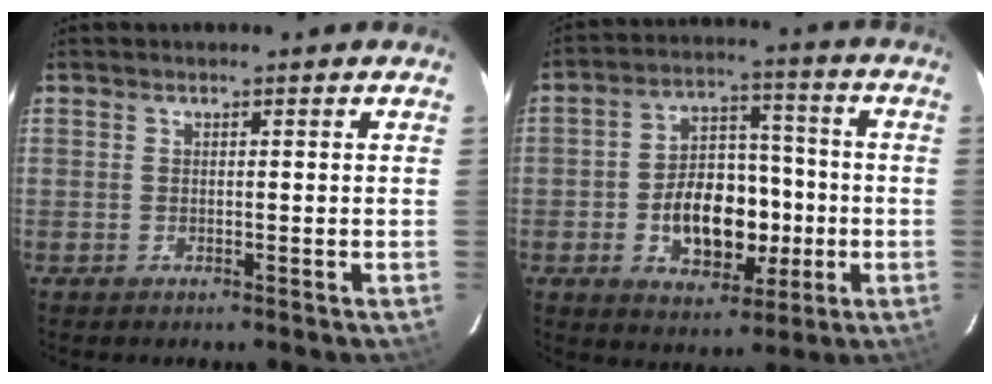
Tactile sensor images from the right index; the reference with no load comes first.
{"total": 13.3, "force": [-3.0, 9.0, 9.4], "torque": [-0.177, 0.023, -0.033]}